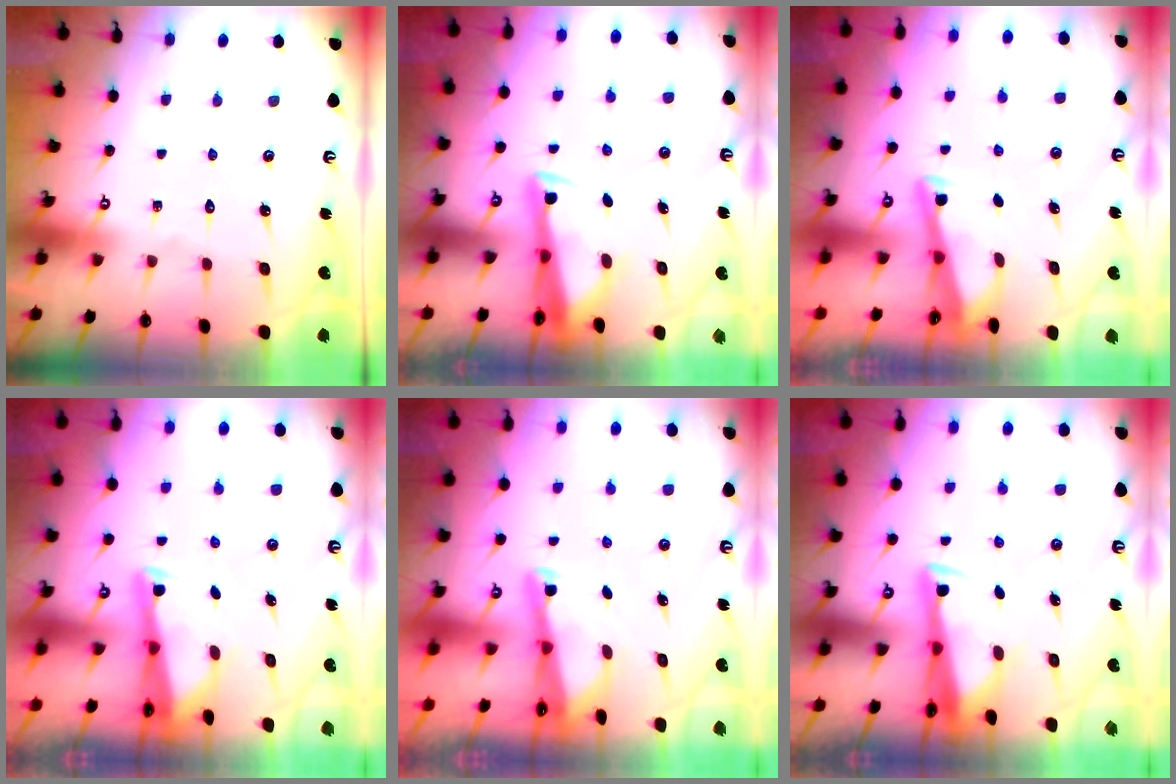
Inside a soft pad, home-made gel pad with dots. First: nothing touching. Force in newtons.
{"total": 3.4, "press": 3.3, "slide": 0.9}
{"total": 3.4, "press": 3.4, "slide": 0.4}
{"total": 2.4, "press": 2.4, "slide": 0.5}
{"total": 2.4, "press": 2.4, "slide": 0.2}
{"total": 3.6, "press": 3.5, "slide": 0.9}